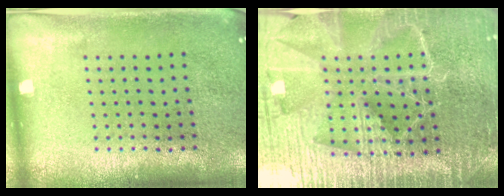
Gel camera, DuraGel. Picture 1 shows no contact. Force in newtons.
{"total": 5.6, "press": 5.0, "slide": 2.4}